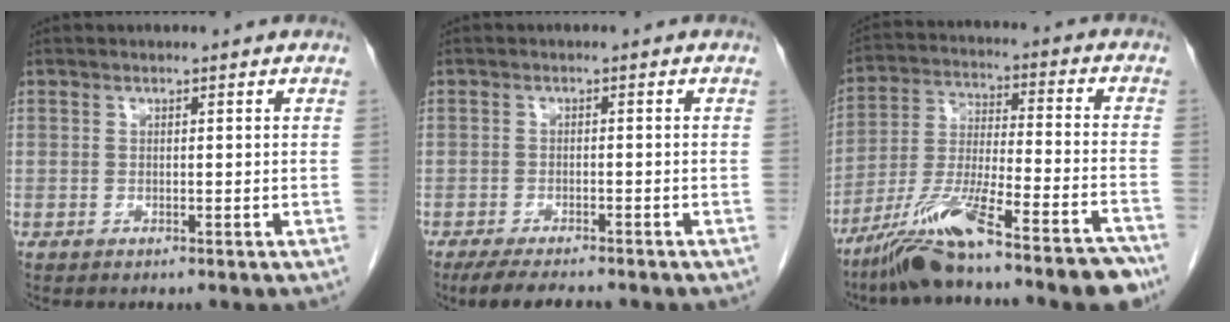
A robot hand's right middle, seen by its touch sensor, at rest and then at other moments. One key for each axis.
{"total": 6.1, "fx": -5.2, "fy": 0.9, "fz": 3.0, "tx": -0.051, "ty": -0.015, "tz": -0.083}
{"total": 18.3, "fx": -14.0, "fy": 1.2, "fz": 11.8, "tx": -0.197, "ty": -0.010, "tz": -0.239}